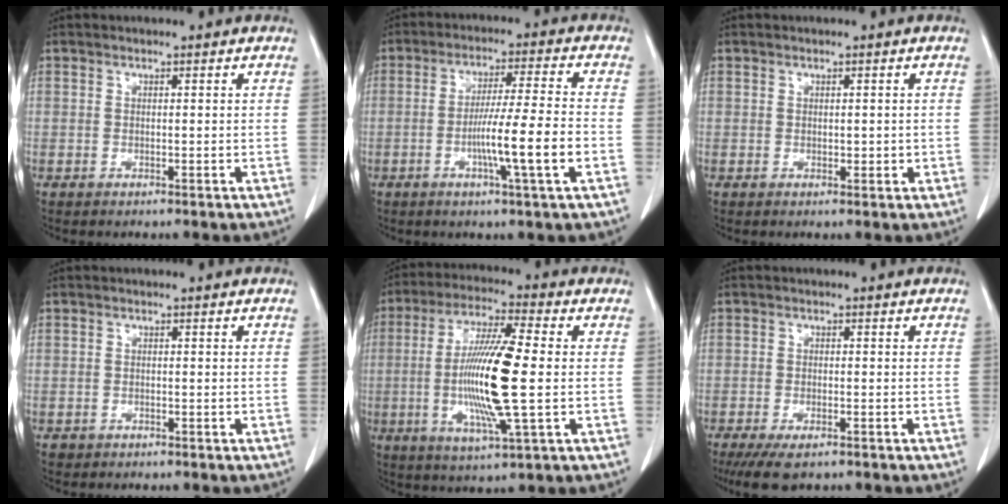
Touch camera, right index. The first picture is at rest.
{"total": 9.9, "force": [-2.9, -0.8, 9.5], "torque": [-0.164, -0.005, -0.051]}
{"total": 1.3, "force": [0.0, 0.9, 1.0], "torque": [-0.010, 0.001, 0.004]}
{"total": 1.0, "force": [-0.7, 0.7, 0.0], "torque": [-0.009, 0.003, -0.011]}
{"total": 14.6, "force": [-1.1, 1.0, 14.5], "torque": [-0.285, -0.010, -0.027]}
{"total": 5.9, "force": [-4.4, 1.9, 3.6], "torque": [-0.057, -0.011, -0.070]}